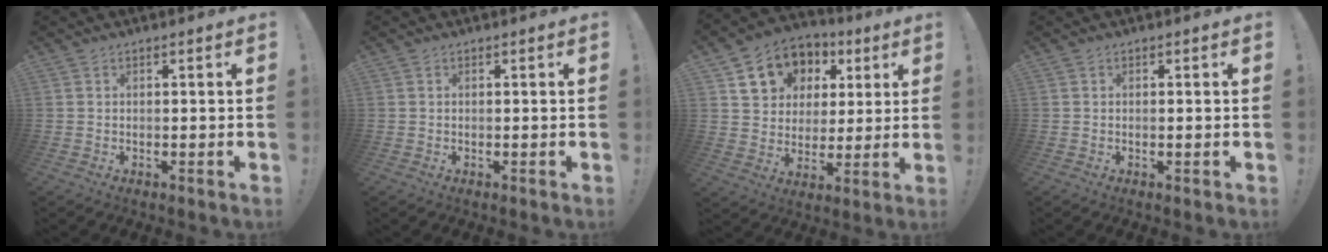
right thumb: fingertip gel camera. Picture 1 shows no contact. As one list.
[{"total": 0.0}, {"total": 13.2, "force": [5.9, 10.8, 4.8], "torque": [-0.079, -0.025, 0.125]}, {"total": 0.6, "force": [-0.2, -0.2, 0.5], "torque": [-0.008, -0.001, -0.003]}]